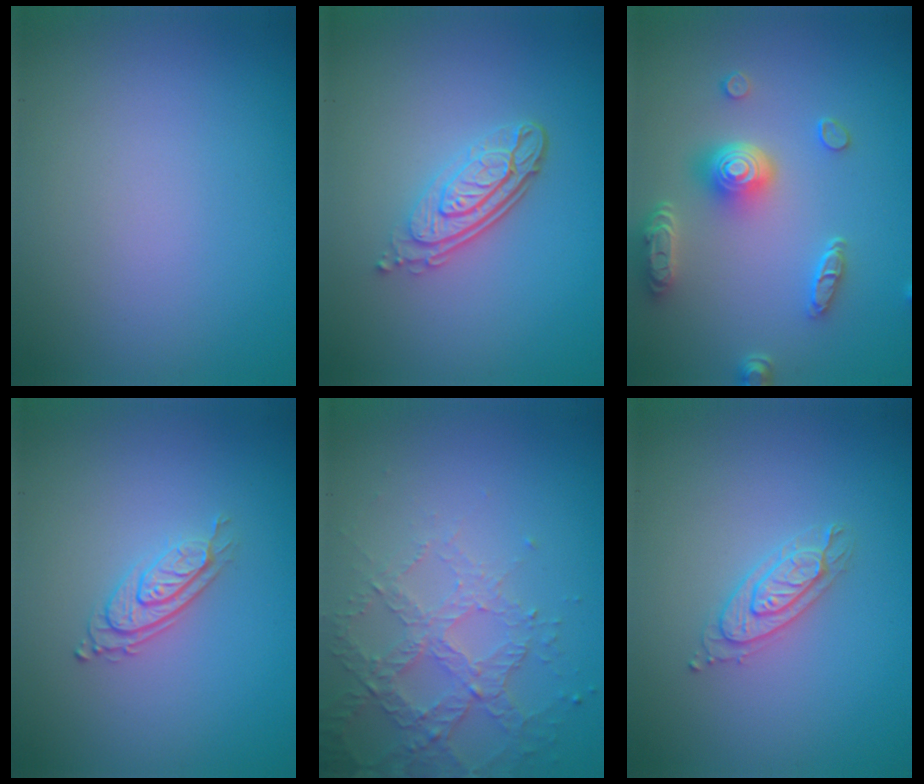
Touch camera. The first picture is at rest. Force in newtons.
{"total": 4.4, "press": 3.1, "slide": 3.1}
{"total": 4.9, "press": 3.9, "slide": 2.9}
{"total": 2.8, "press": 2.1, "slide": 1.9}
{"total": 4.2, "press": 3.2, "slide": 2.7}
{"total": 2.1, "press": 2.1, "slide": 0.2}